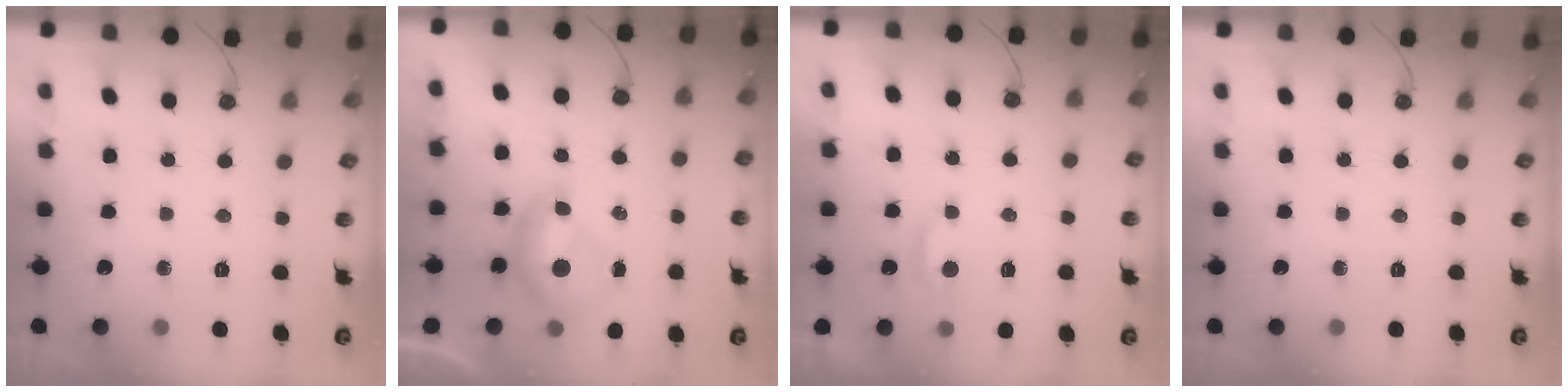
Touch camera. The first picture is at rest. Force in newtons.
{"total": 0.6, "press": 0.3, "slide": 0.6}
{"total": 1.5, "press": 1.5, "slide": 0.3}
{"total": 0.0}